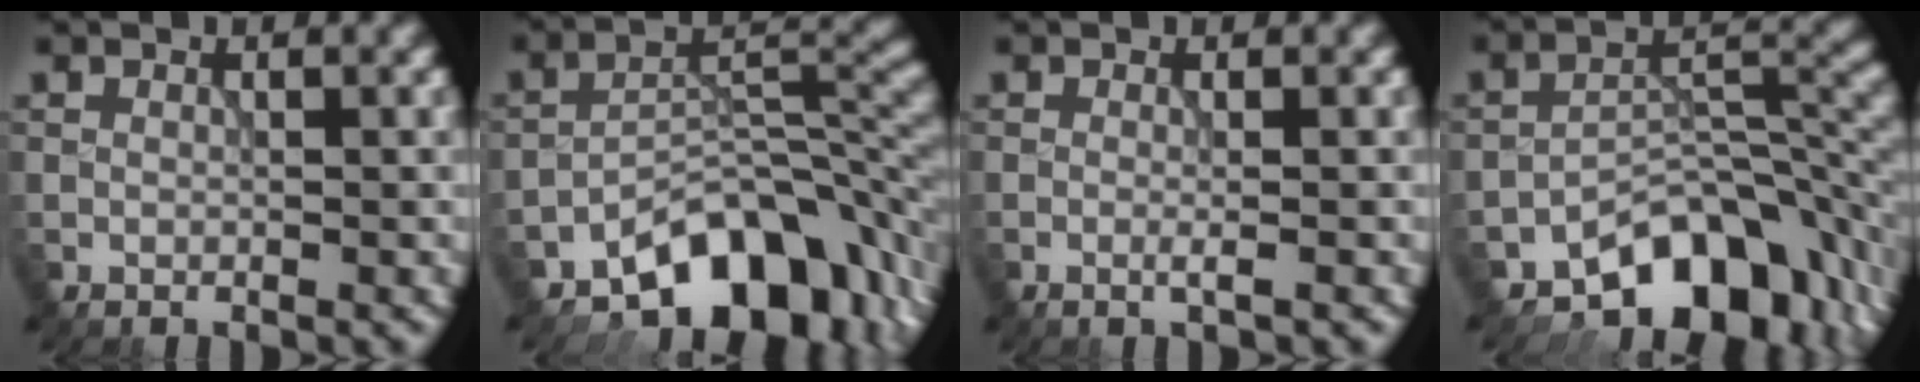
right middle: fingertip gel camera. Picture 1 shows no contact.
{"total": 10.0, "force": [-6.9, 4.5, 5.7], "torque": [-0.065, 0.001, -0.123]}
{"total": 1.0, "force": [-0.2, 0.2, 1.0], "torque": [-0.016, -0.002, -0.007]}
{"total": 9.2, "force": [-6.3, 4.2, 5.2], "torque": [-0.056, -0.002, -0.111]}